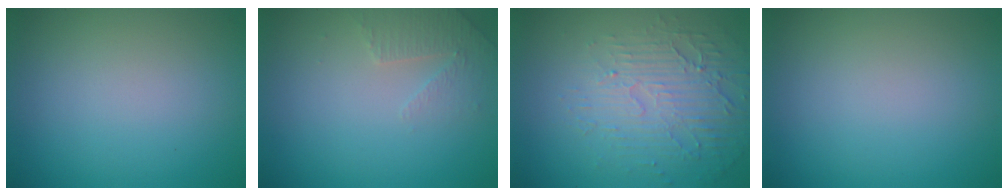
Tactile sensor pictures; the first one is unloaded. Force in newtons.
{"total": 1.9, "press": 1.8, "slide": 0.5}
{"total": 5.6, "press": 3.3, "slide": 4.5}
{"total": 0.0}